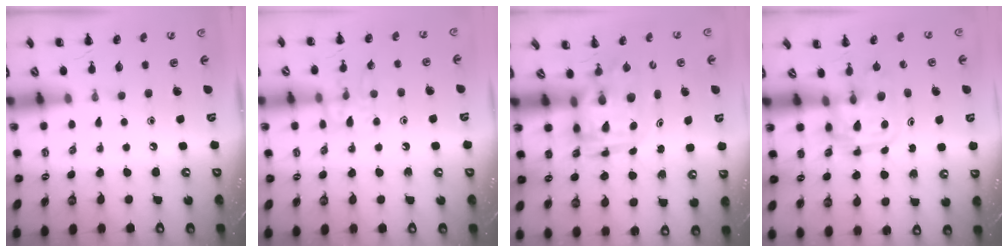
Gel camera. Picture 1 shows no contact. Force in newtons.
{"total": 11.0, "press": 11.0, "slide": 0.7}
{"total": 3.7, "press": 3.6, "slide": 0.7}
{"total": 2.9, "press": 2.9, "slide": 0.3}